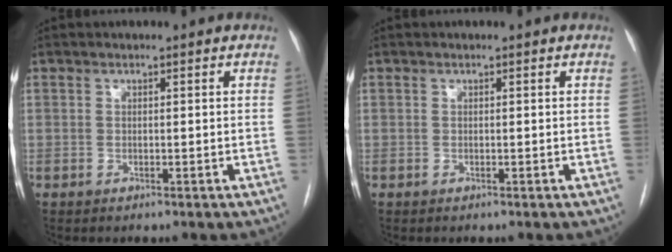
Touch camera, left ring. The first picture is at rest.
{"total": 0.0}